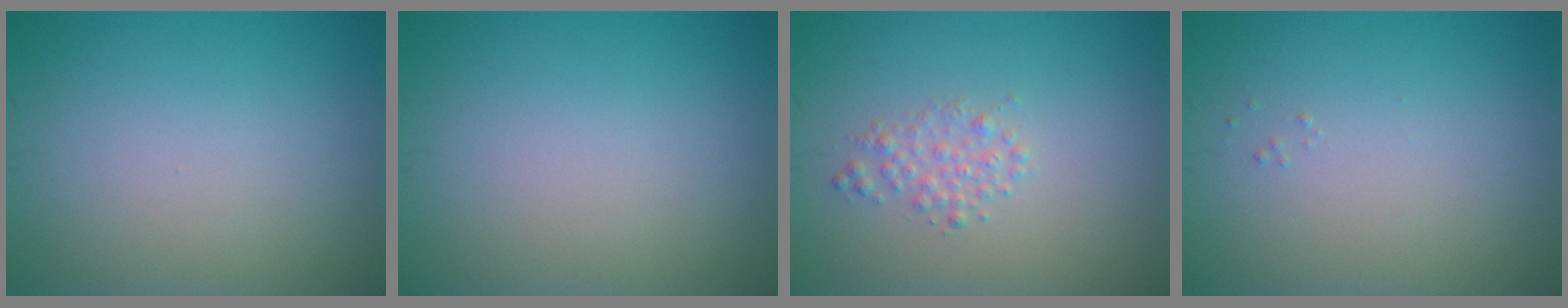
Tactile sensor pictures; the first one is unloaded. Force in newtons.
{"total": 0.0}
{"total": 1.6, "press": 1.6, "slide": 0.1}
{"total": 0.0}